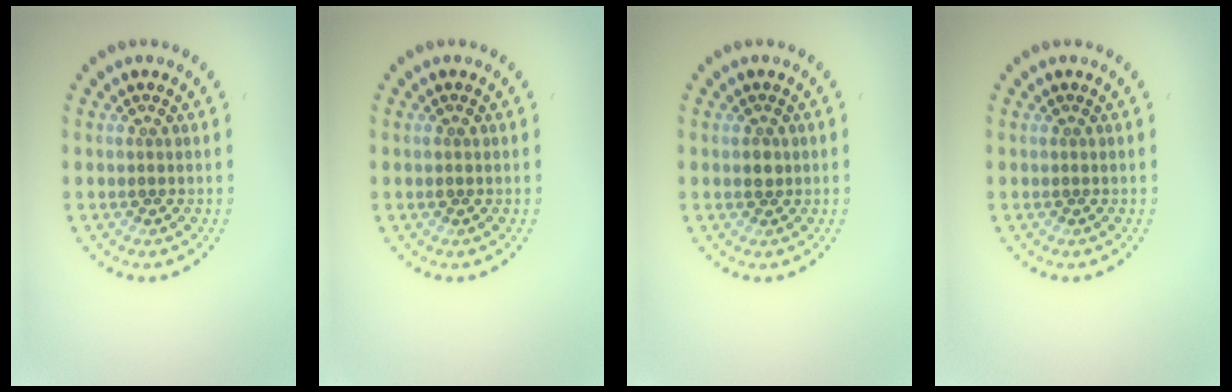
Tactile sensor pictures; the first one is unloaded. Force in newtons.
{"total": 0.7, "press": 0.6, "slide": 0.2}
{"total": 1.1, "press": 1.0, "slide": 0.4}
{"total": 0.0}